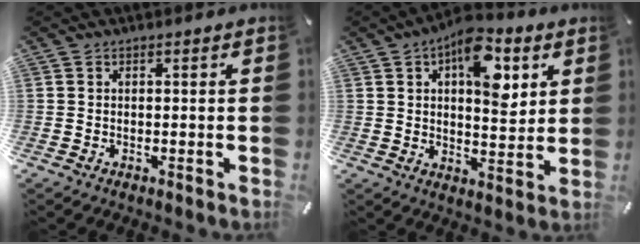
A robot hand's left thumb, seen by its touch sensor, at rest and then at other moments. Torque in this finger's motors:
{"motor_torque": [1.56, 1.48, 0.38, -0.12, 0.05]}